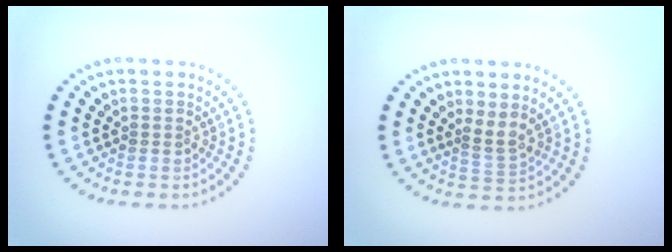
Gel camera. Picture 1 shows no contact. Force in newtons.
{"total": 1.8, "press": 1.1, "slide": 1.4}